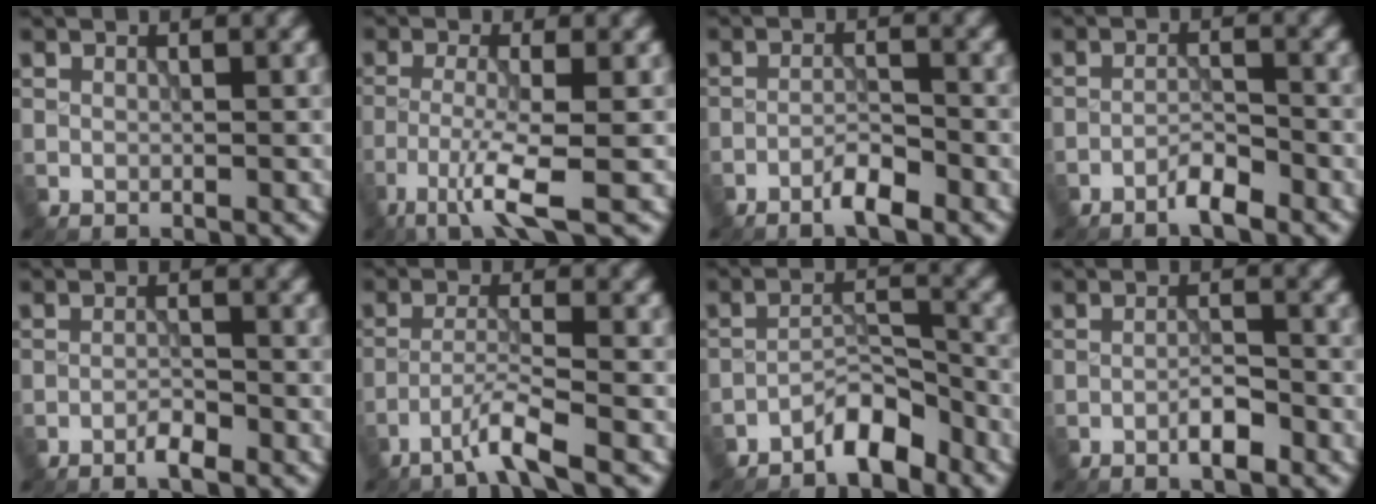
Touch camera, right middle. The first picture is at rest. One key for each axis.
{"total": 4.9, "fx": -2.6, "fy": 0.4, "fz": 4.1, "tx": -0.082, "ty": -0.005, "tz": -0.060}
{"total": 2.5, "fx": -1.9, "fy": 0.4, "fz": 1.7, "tx": -0.029, "ty": 0.006, "tz": -0.038}
{"total": 2.3, "fx": -1.8, "fy": 0.3, "fz": 1.3, "tx": -0.022, "ty": 0.007, "tz": -0.037}
{"total": 1.6, "fx": -1.2, "fy": 0.3, "fz": 1.1, "tx": -0.019, "ty": 0.003, "tz": -0.025}
{"total": 3.5, "fx": -2.4, "fy": 0.0, "fz": 2.5, "tx": -0.046, "ty": 0.007, "tz": -0.060}
{"total": 3.7, "fx": -3.0, "fy": 1.0, "fz": 1.9, "tx": -0.027, "ty": 0.015, "tz": -0.059}
{"total": 2.4, "fx": -1.4, "fy": 0.5, "fz": 1.9, "tx": -0.031, "ty": 0.006, "tz": -0.027}